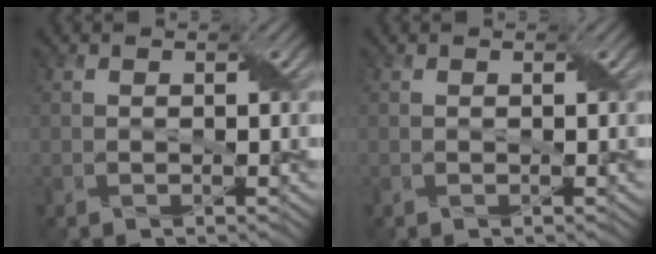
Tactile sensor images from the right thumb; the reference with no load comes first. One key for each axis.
{"total": 0.0}